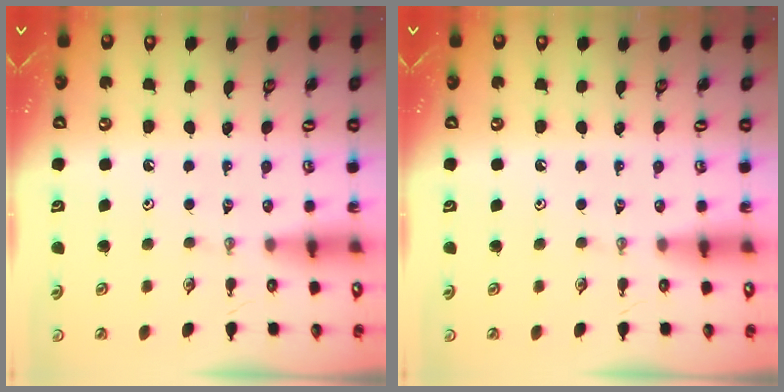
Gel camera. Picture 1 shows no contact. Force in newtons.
{"total": 0.0}